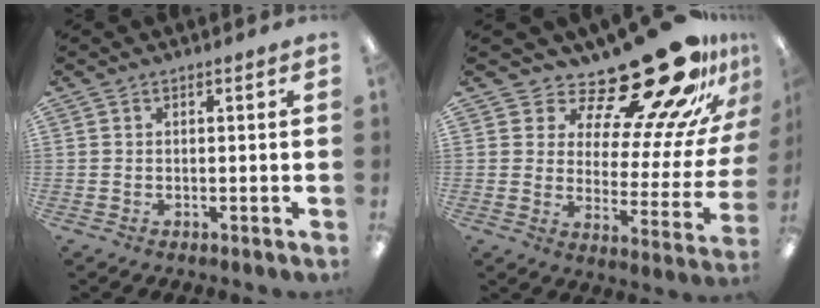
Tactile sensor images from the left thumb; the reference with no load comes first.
{"total": 23.1, "force": [18.6, 6.4, 12.0], "torque": [-0.166, -0.142, 0.299]}